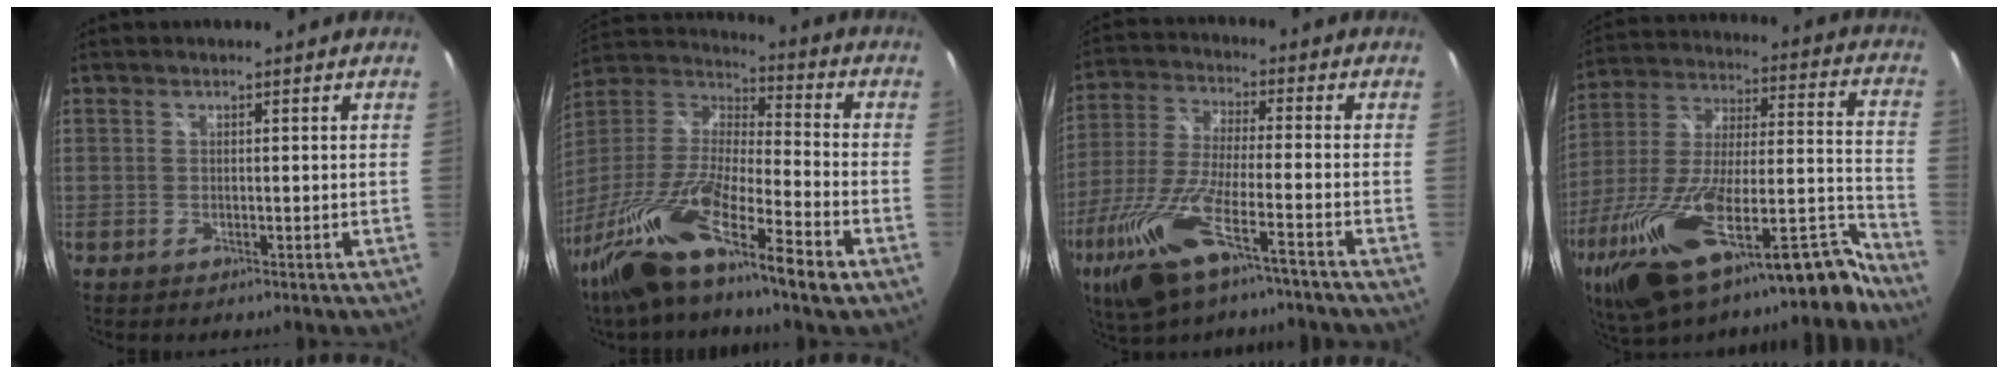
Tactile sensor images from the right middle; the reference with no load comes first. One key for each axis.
{"total": 22.8, "fx": -14.5, "fy": 3.3, "fz": 17.2, "tx": -0.333, "ty": -0.041, "tz": -0.273}
{"total": 17.1, "fx": -10.3, "fy": 3.0, "fz": 13.2, "tx": -0.286, "ty": -0.048, "tz": -0.190}
{"total": 33.7, "fx": -24.6, "fy": 9.1, "fz": 21.2, "tx": -0.358, "ty": -0.038, "tz": -0.384}